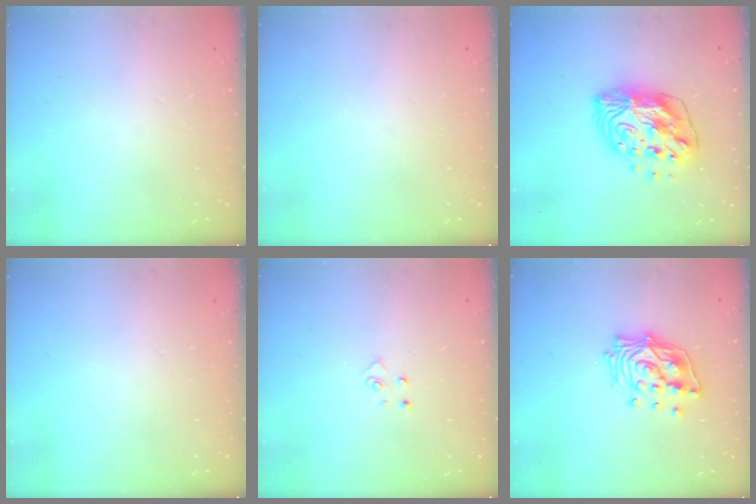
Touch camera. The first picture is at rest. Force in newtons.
{"total": 0.0}
{"total": 13.1, "press": 13.0, "slide": 1.6}
{"total": 0.0}
{"total": 4.3, "press": 4.3, "slide": 0.4}
{"total": 15.1, "press": 15.0, "slide": 2.0}